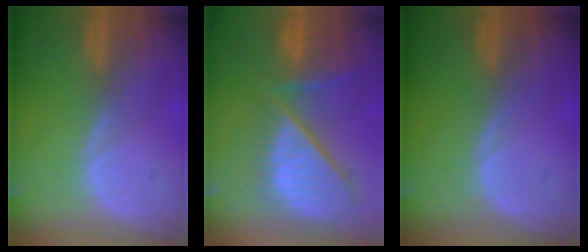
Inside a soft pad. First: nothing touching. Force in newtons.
{"total": 12.8, "press": 10.8, "slide": 7.0}
{"total": 0.0}